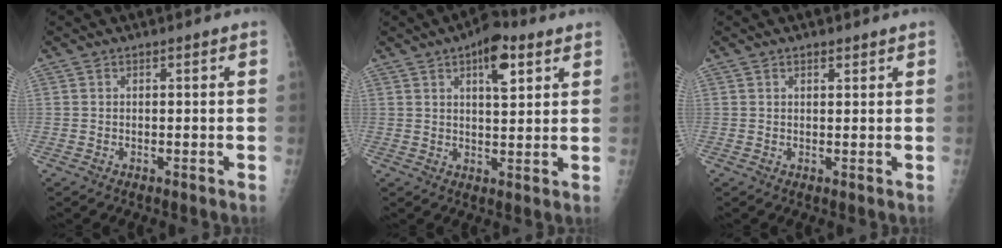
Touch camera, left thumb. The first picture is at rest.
{"total": 7.9, "force": [4.0, 3.2, 6.0], "torque": [-0.073, -0.013, 0.056]}
{"total": 1.3, "force": [0.9, 0.6, 0.6], "torque": [-0.006, -0.006, 0.014]}